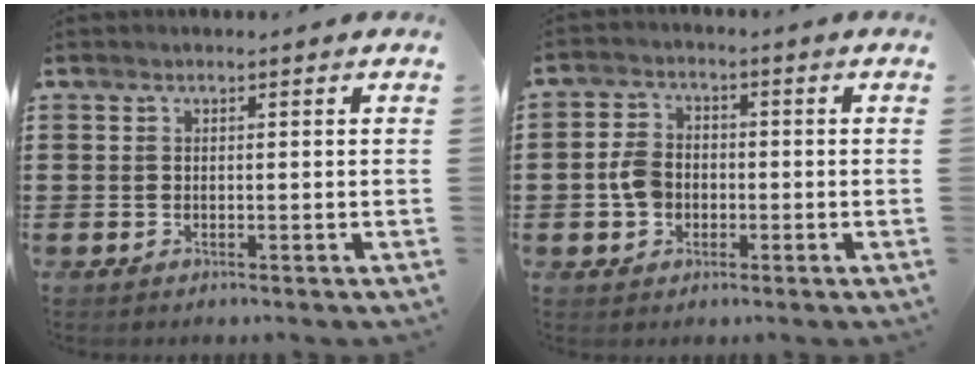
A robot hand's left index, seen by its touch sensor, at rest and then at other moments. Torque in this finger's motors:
{"motor_torque": [0.59, 0.18, 0.24, 0.03]}